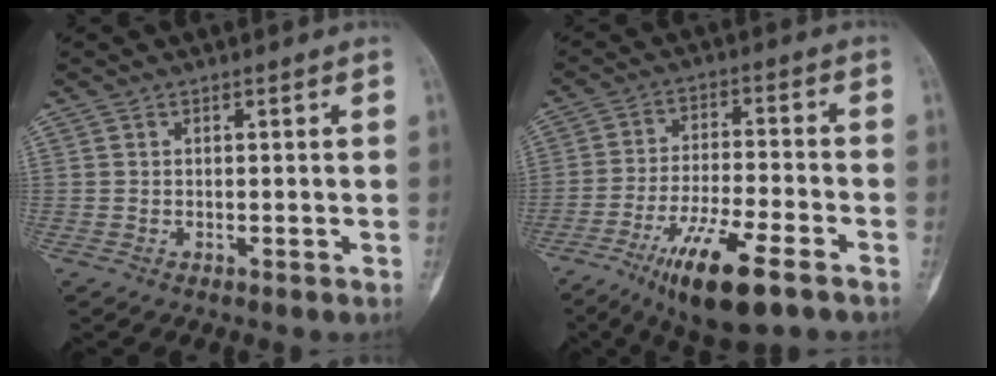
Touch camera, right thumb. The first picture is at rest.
{"total": 14.4, "force": [-8.4, 3.6, 11.1], "torque": [-0.202, 0.029, -0.140]}